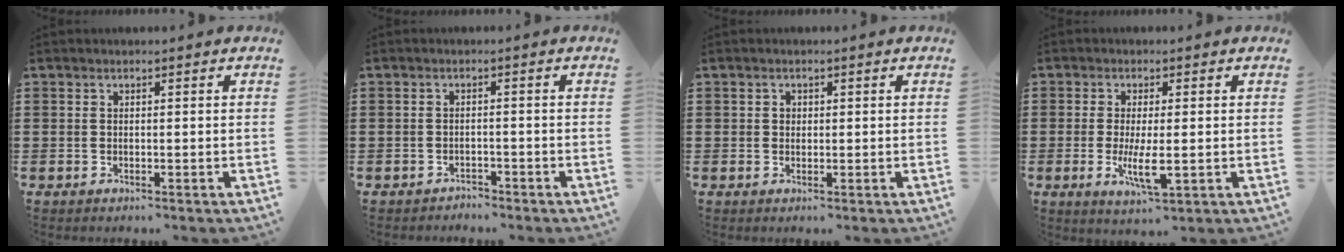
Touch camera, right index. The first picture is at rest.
{"total": 1.6, "force": [-1.6, 0.2, -0.1], "torque": [-0.004, 0.003, -0.037]}
{"total": 0.9, "force": [0.2, 0.8, 0.3], "torque": [-0.008, 0.004, 0.004]}
{"total": 5.9, "force": [-1.0, 1.7, 5.6], "torque": [-0.113, -0.012, -0.019]}